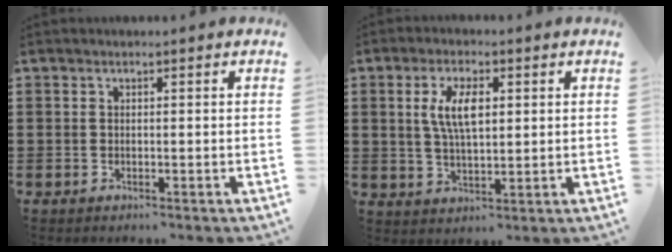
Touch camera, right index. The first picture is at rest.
{"total": 6.5, "force": [1.5, 2.6, 5.8], "torque": [-0.120, 0.008, 0.025]}